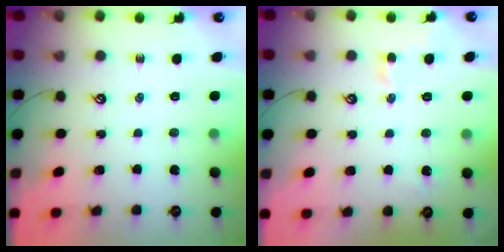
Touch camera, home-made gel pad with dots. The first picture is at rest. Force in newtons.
{"total": 1.5, "press": 1.4, "slide": 0.3}